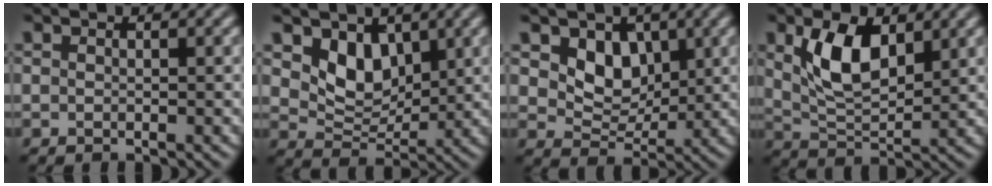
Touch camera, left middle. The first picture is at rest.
{"total": 3.6, "force": [1.8, 2.5, 2.0], "torque": [-0.051, -0.017, 0.032]}
{"total": 3.5, "force": [1.3, 2.6, 1.9], "torque": [-0.045, -0.013, 0.021]}
{"total": 5.8, "force": [1.9, 3.0, 4.6], "torque": [-0.102, -0.001, 0.039]}